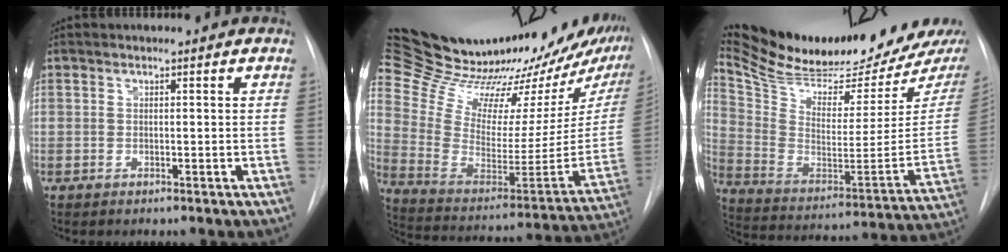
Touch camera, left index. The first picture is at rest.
{"total": 33.9, "force": [28.2, 8.2, 17.0], "torque": [-0.277, -0.066, 0.405]}
{"total": 27.6, "force": [23.7, 4.2, 13.6], "torque": [-0.228, -0.060, 0.358]}